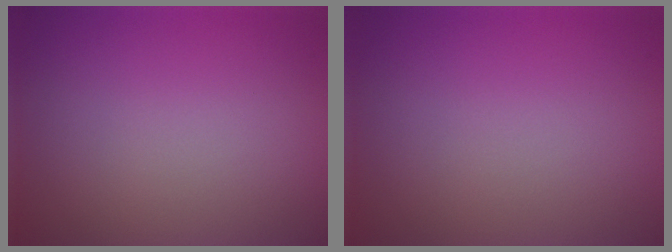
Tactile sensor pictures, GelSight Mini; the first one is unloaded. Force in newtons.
{"total": 0.0}